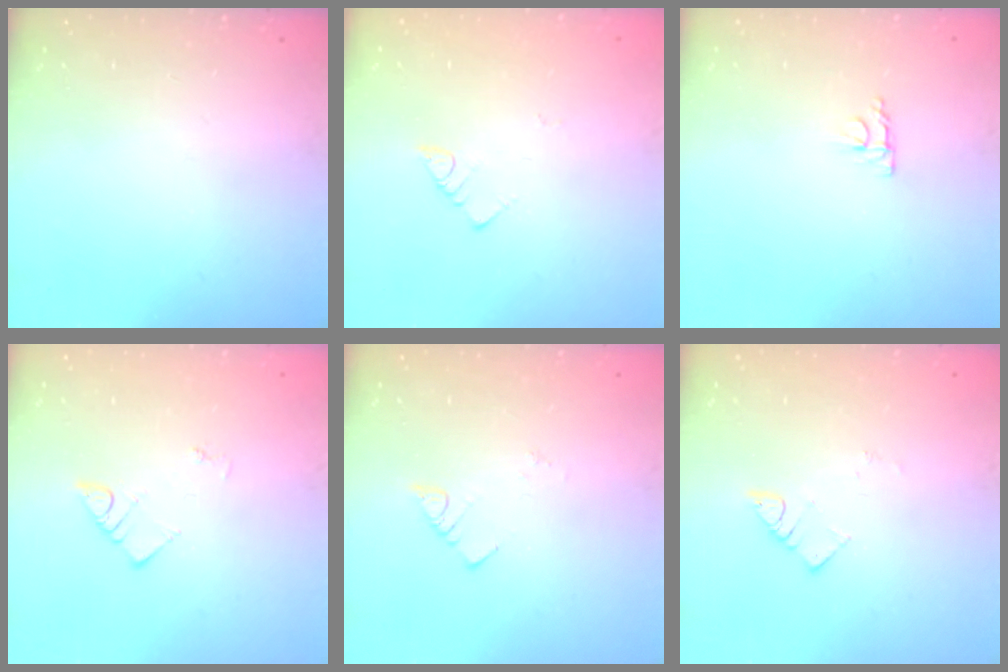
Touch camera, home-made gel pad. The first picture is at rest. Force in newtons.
{"total": 2.7, "press": 2.6, "slide": 0.5}
{"total": 4.1, "press": 4.0, "slide": 0.7}
{"total": 3.7, "press": 3.6, "slide": 0.6}
{"total": 1.9, "press": 1.9, "slide": 0.1}
{"total": 3.6, "press": 3.6, "slide": 0.3}